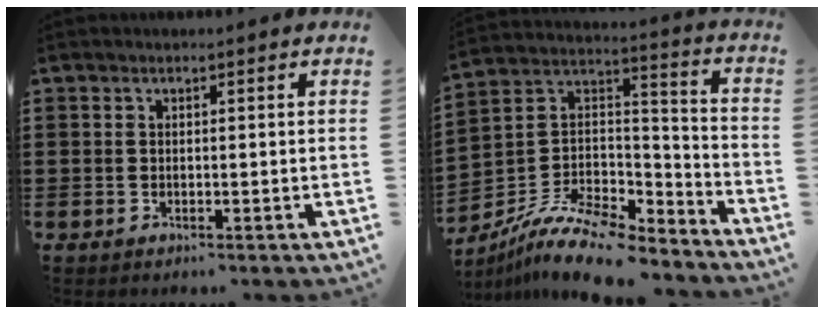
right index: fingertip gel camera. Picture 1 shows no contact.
{"total": 11.5, "force": [-8.9, 4.0, 6.0], "torque": [-0.121, 0.022, -0.171]}